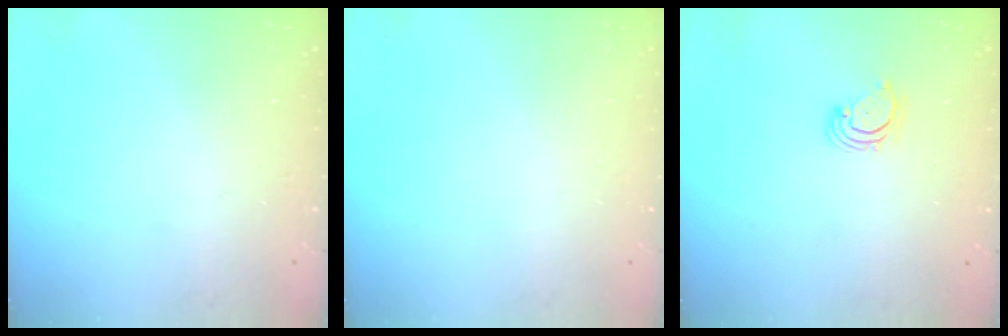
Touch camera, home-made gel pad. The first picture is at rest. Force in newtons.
{"total": 0.0}
{"total": 2.9, "press": 2.9, "slide": 0.4}